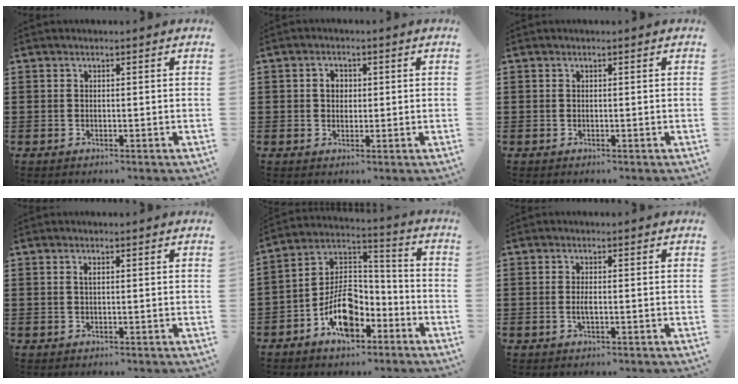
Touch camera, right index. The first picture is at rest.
{"total": 2.3, "force": [0.3, 1.9, 1.4], "torque": [-0.031, 0.011, 0.002]}
{"total": 0.0}
{"total": 0.7, "force": [0.2, 0.1, 0.6], "torque": [-0.013, 0.001, 0.003]}
{"total": 9.8, "force": [-5.1, 5.5, 6.2], "torque": [-0.128, 0.012, -0.096]}
{"total": 1.6, "force": [-0.2, 0.5, 1.5], "torque": [-0.036, -0.003, -0.007]}